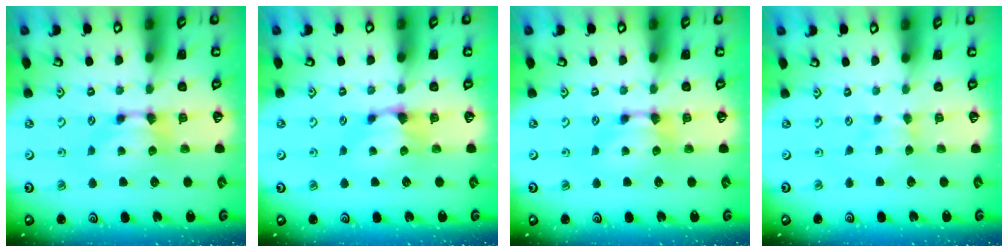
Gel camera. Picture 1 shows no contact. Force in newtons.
{"total": 1.4, "press": 0.9, "slide": 1.0}
{"total": 0.0}
{"total": 2.4, "press": 2.3, "slide": 0.6}